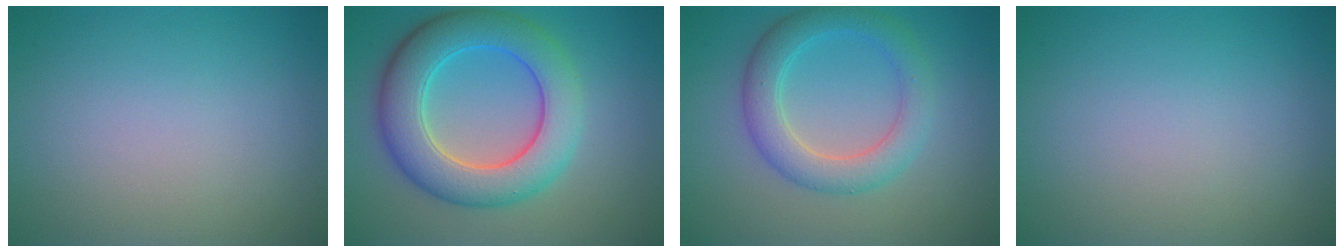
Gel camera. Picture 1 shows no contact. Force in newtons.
{"total": 8.0, "press": 8.0, "slide": 0.3}
{"total": 4.5, "press": 4.5, "slide": 0.1}
{"total": 0.0}